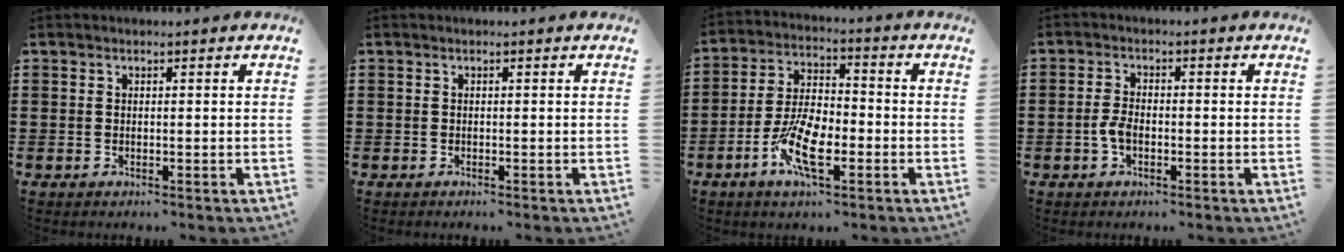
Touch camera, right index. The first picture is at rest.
{"total": 0.0}
{"total": 9.3, "force": [-3.9, 3.9, 7.5], "torque": [-0.168, -0.003, -0.076]}
{"total": 2.9, "force": [-1.0, 1.5, 2.3], "torque": [-0.066, -0.005, -0.024]}